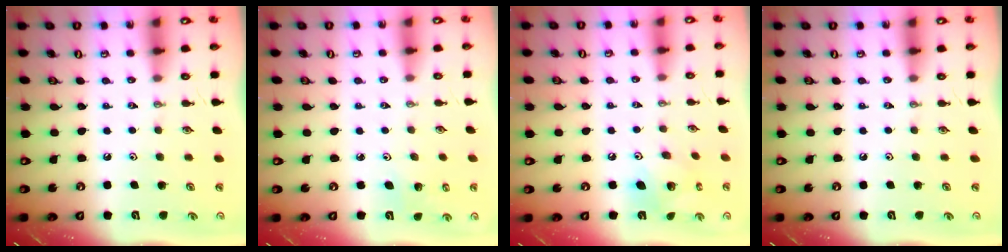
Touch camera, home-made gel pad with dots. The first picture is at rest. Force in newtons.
{"total": 2.8, "press": 2.8, "slide": 0.2}
{"total": 10.1, "press": 10.1, "slide": 0.9}
{"total": 0.0}